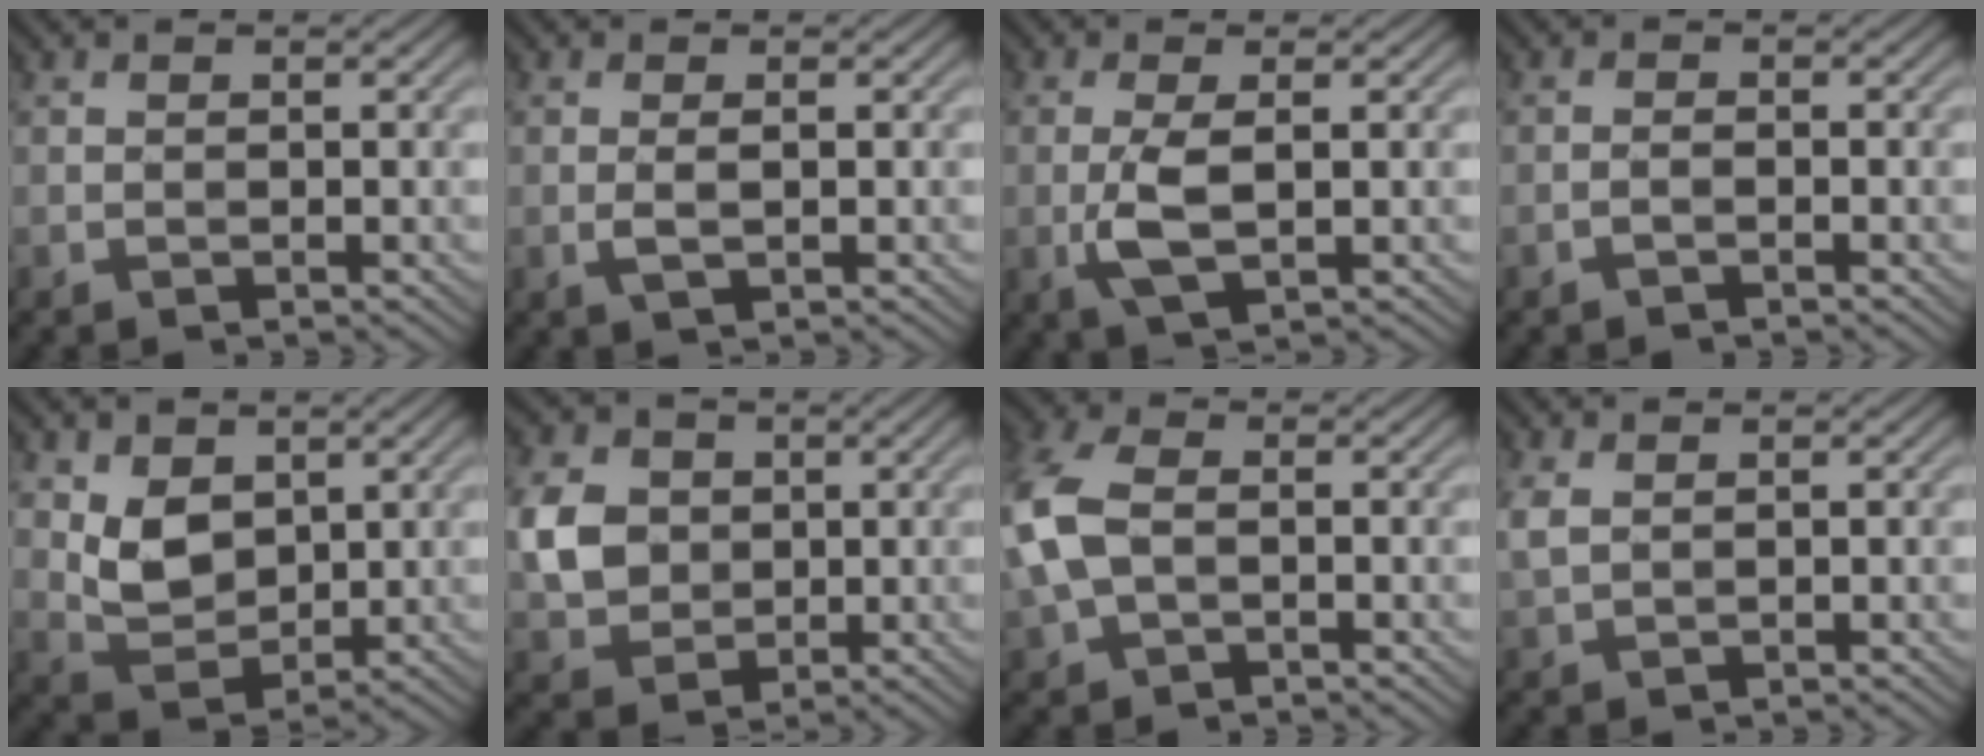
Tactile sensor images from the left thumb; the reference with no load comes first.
{"total": 1.5, "force": [-0.2, 0.4, 1.5], "torque": [-0.030, 0.001, -0.005]}
{"total": 4.2, "force": [-0.5, 1.4, 4.0], "torque": [-0.094, -0.001, -0.011]}
{"total": 0.8, "force": [-0.8, 0.1, 0.3], "torque": [-0.005, 0.004, -0.018]}
{"total": 5.2, "force": [2.1, 3.8, 3.0], "torque": [-0.070, -0.012, 0.047]}
{"total": 6.1, "force": [0.8, 5.4, 2.7], "torque": [-0.073, 0.001, 0.015]}
{"total": 8.2, "force": [-0.2, 5.2, 6.4], "torque": [-0.195, 0.011, -0.011]}
{"total": 2.2, "force": [0.9, 1.2, 1.6], "torque": [-0.052, 0.002, 0.019]}